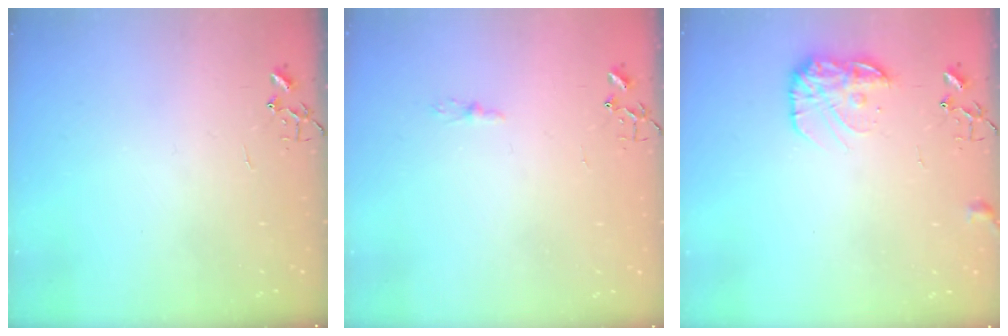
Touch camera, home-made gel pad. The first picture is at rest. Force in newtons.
{"total": 4.0, "press": 4.0, "slide": 0.4}
{"total": 11.9, "press": 11.9, "slide": 0.4}